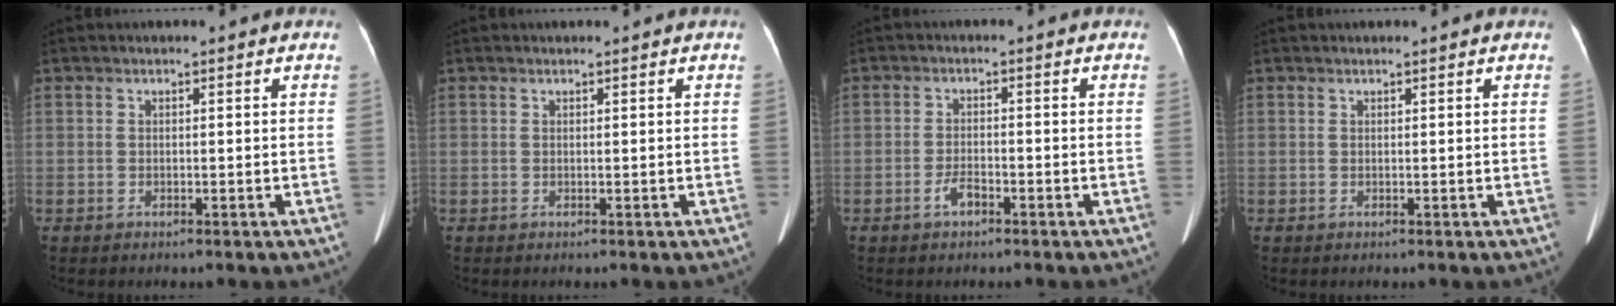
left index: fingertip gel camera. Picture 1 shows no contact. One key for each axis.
{"total": 0.5, "fx": 0.5, "fy": -0.1, "fz": 0.2, "tx": -0.004, "ty": 0.003, "tz": 0.013}
{"total": 2.2, "fx": -1.4, "fy": 0.8, "fz": 1.5, "tx": -0.032, "ty": 0.001, "tz": -0.026}
{"total": 1.0, "fx": 0.9, "fy": -0.1, "fz": 0.4, "tx": -0.007, "ty": 0.012, "tz": 0.016}